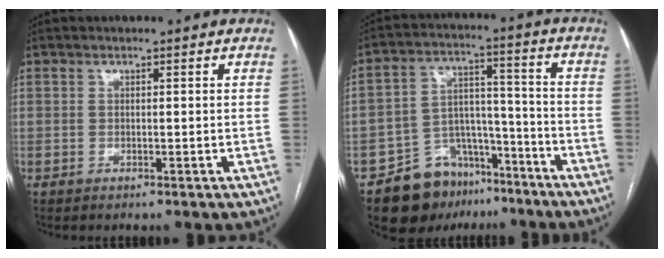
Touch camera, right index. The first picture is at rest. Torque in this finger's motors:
{"motor_torque": [-0.31, 0.12, -0.57, -0.18]}